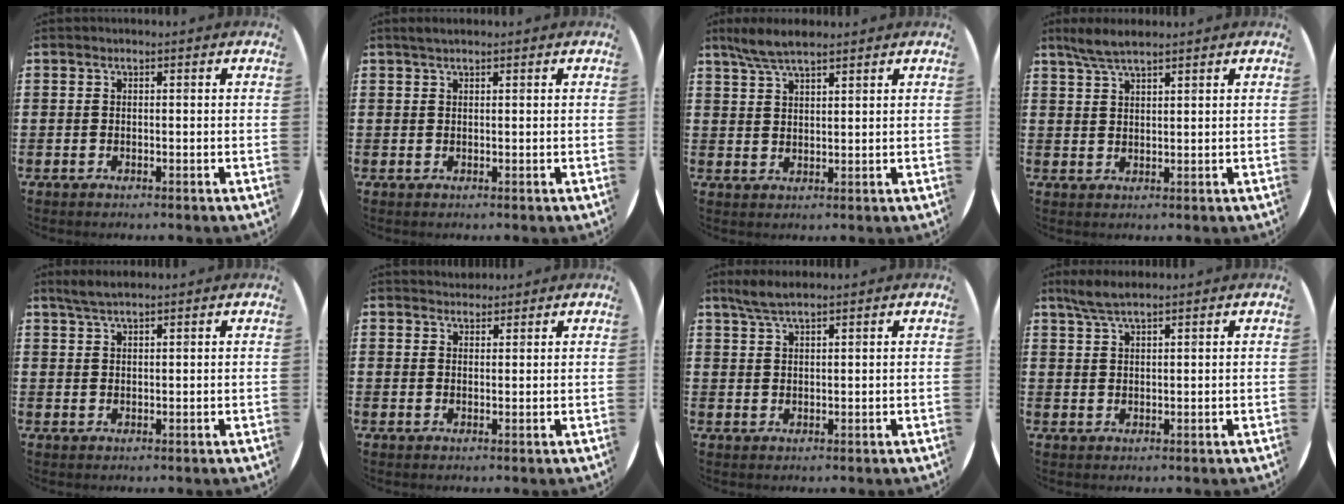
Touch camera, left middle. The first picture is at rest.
{"total": 1.0, "force": [0.9, 0.1, 0.5], "torque": [-0.011, 0.002, 0.015]}
{"total": 4.9, "force": [4.1, 0.8, 2.5], "torque": [-0.058, -0.002, 0.076]}
{"total": 3.8, "force": [3.2, 0.5, 2.0], "torque": [-0.047, 0.000, 0.059]}
{"total": 2.4, "force": [2.0, 0.3, 1.2], "torque": [-0.027, 0.004, 0.037]}
{"total": 1.7, "force": [1.6, 0.5, -0.1], "torque": [-0.001, 0.003, 0.032]}
{"total": 3.2, "force": [2.6, 0.5, 1.8], "torque": [-0.040, 0.003, 0.048]}
{"total": 3.5, "force": [2.8, 0.5, 2.1], "torque": [-0.046, 0.002, 0.051]}